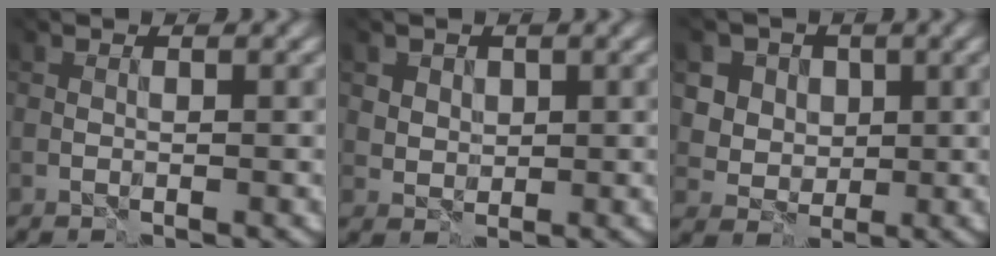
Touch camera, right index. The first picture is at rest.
{"total": 2.8, "force": [1.8, 2.1, 0.6], "torque": [-0.033, -0.003, 0.037]}
{"total": 6.3, "force": [3.0, 5.3, 1.8], "torque": [-0.038, 0.004, 0.047]}